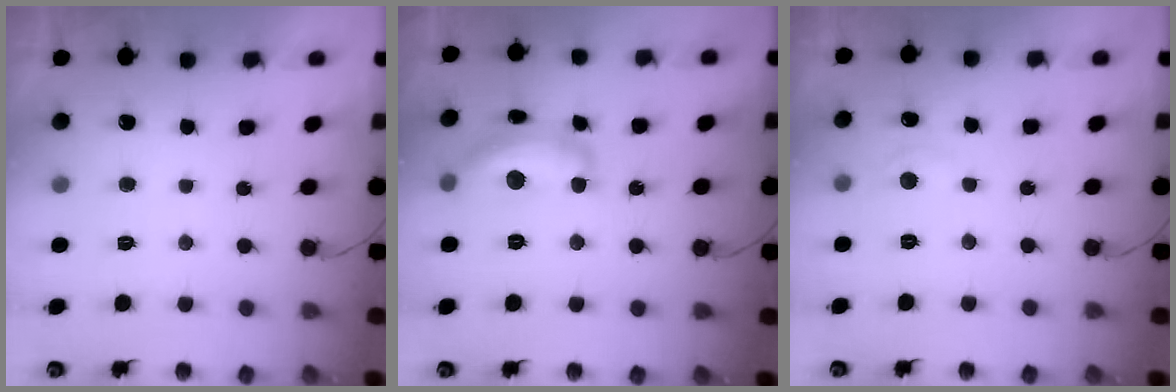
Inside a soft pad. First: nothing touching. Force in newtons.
{"total": 14.5, "press": 14.4, "slide": 1.1}
{"total": 4.0, "press": 4.0, "slide": 0.5}